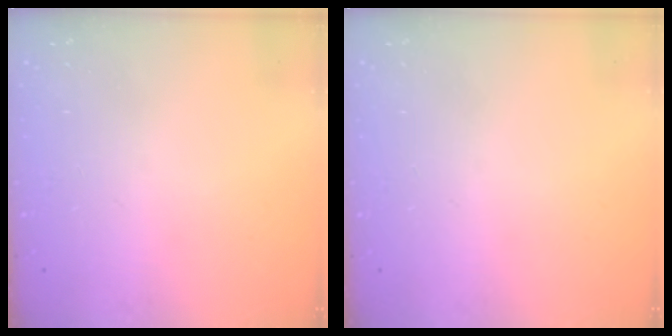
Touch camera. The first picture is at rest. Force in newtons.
{"total": 0.0}